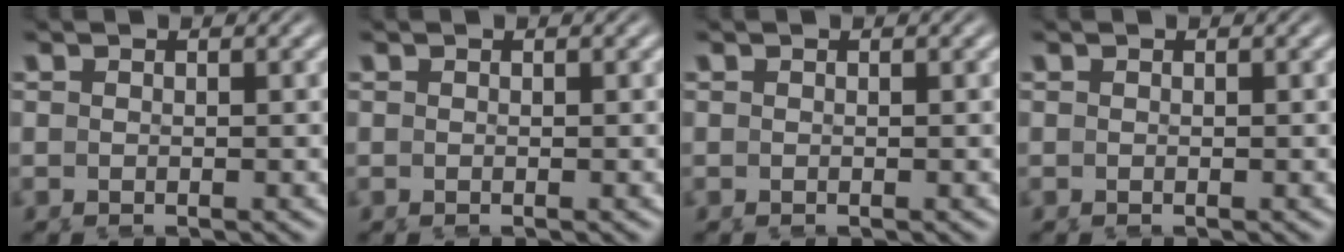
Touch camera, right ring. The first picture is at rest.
{"total": 0.0}
{"total": 0.0}
{"total": 0.0}